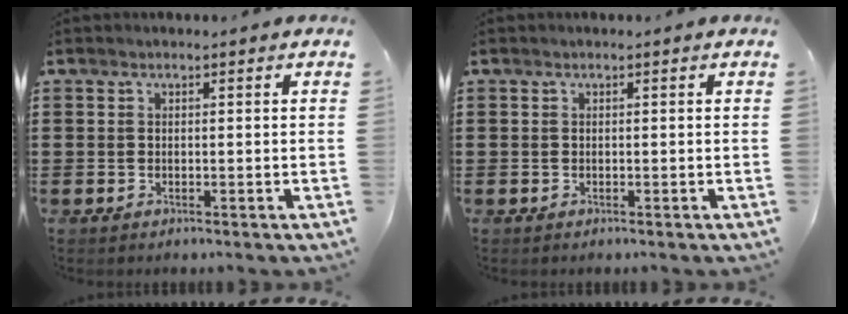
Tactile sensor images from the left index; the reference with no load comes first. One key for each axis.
{"total": 0.0}